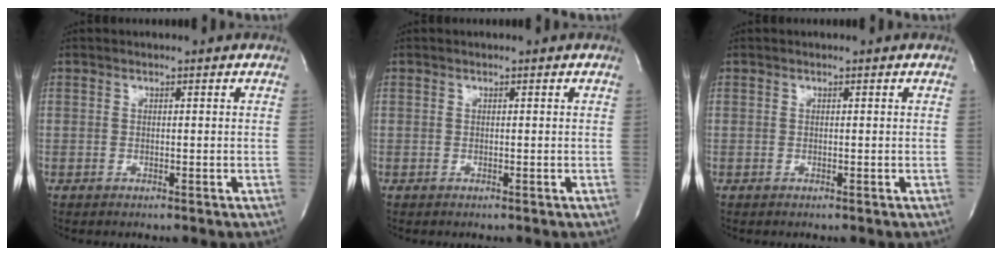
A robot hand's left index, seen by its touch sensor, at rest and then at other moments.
{"total": 0.0}
{"total": 0.0}